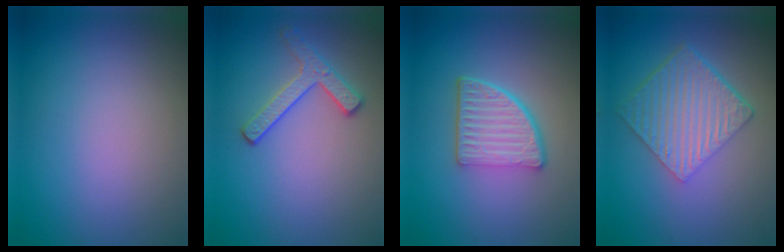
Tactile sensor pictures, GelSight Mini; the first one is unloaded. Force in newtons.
{"total": 2.5, "press": 2.3, "slide": 0.9}
{"total": 5.3, "press": 3.6, "slide": 3.9}
{"total": 6.0, "press": 4.1, "slide": 4.4}